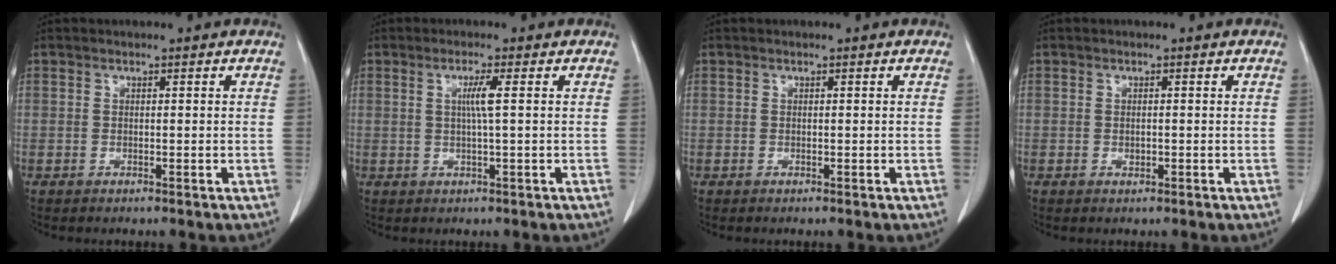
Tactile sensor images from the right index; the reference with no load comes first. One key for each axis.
{"total": 2.9, "fx": 0.6, "fy": -0.5, "fz": 2.8, "tx": -0.054, "ty": -0.002, "tz": 0.011}
{"total": 0.0}
{"total": 0.7, "fx": -0.1, "fy": 0.5, "fz": 0.4, "tx": -0.006, "ty": 0.001, "tz": -0.001}